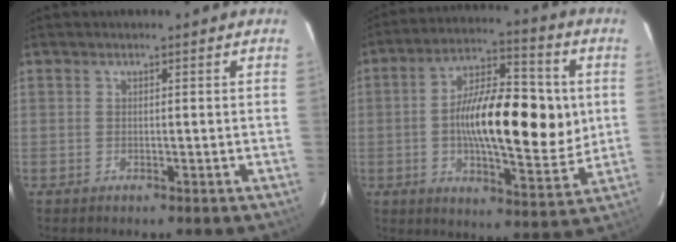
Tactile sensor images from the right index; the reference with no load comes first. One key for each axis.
{"total": 18.3, "fx": 0.5, "fy": 5.7, "fz": 17.3, "tx": -0.286, "ty": 0.015, "tz": 0.005}